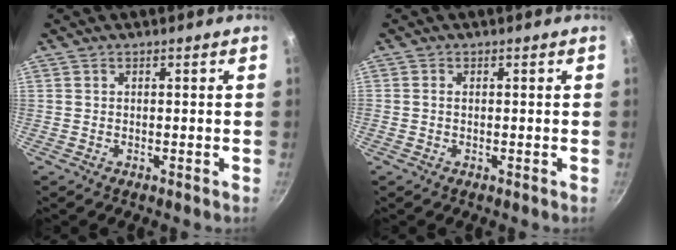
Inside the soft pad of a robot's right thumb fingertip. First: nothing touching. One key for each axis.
{"total": 0.7, "fx": 0.1, "fy": 0.5, "fz": 0.5, "tx": -0.011, "ty": 0.003, "tz": 0.000}